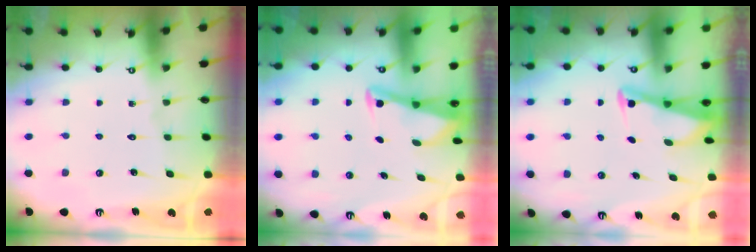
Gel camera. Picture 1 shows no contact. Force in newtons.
{"total": 3.0, "press": 2.9, "slide": 0.4}
{"total": 2.8, "press": 2.8, "slide": 0.3}